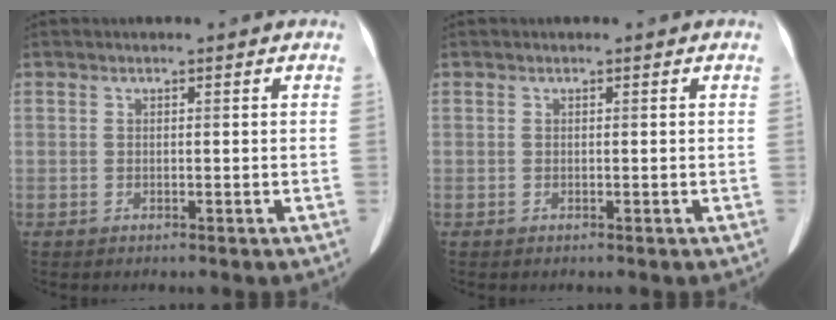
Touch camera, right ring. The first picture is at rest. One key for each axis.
{"total": 0.0}